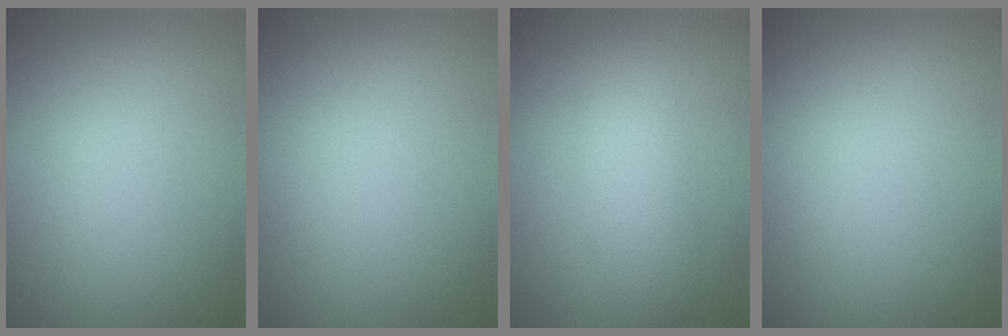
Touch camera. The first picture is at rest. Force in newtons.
{"total": 0.0}
{"total": 3.0, "press": 3.0, "slide": 0.2}
{"total": 0.0}